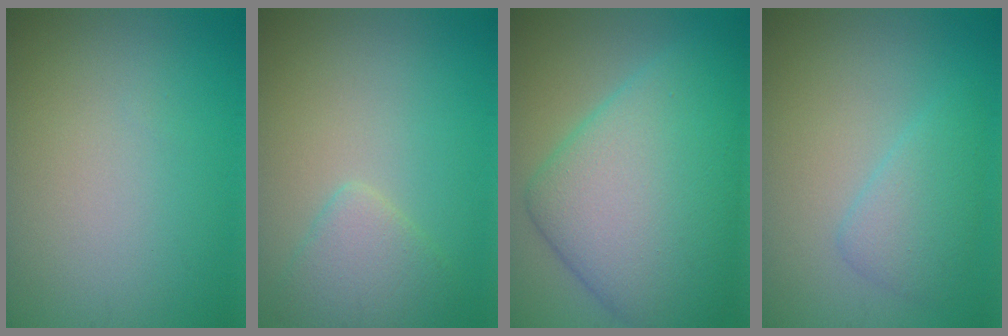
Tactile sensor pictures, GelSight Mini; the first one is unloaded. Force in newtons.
{"total": 2.7, "press": 2.7, "slide": 0.3}
{"total": 12.4, "press": 12.4, "slide": 0.2}
{"total": 2.8, "press": 2.8, "slide": 0.2}